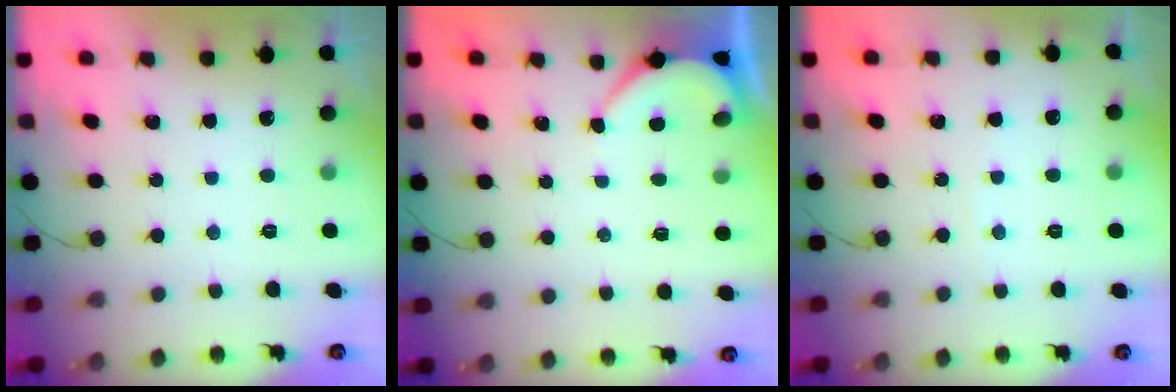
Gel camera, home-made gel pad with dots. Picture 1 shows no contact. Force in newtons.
{"total": 2.2, "press": 2.2, "slide": 0.2}
{"total": 2.4, "press": 2.3, "slide": 0.3}